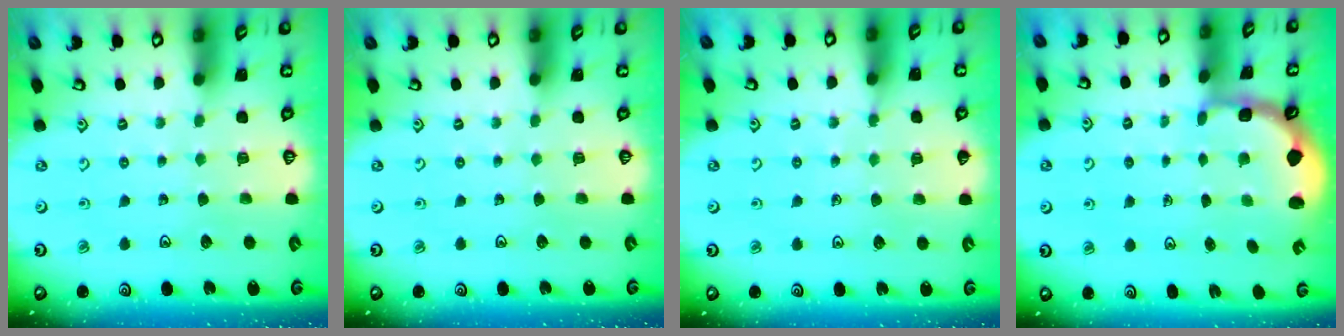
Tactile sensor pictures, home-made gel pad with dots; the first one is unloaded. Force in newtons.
{"total": 0.0}
{"total": 5.6, "press": 5.5, "slide": 1.4}
{"total": 2.2, "press": 2.0, "slide": 1.1}